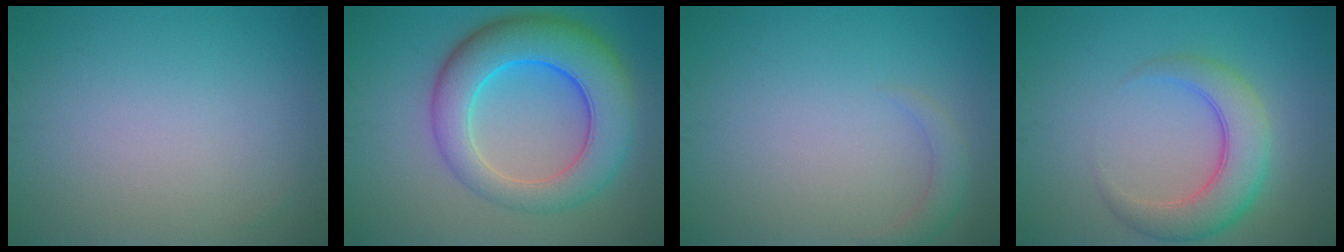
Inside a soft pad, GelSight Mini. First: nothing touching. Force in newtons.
{"total": 9.2, "press": 9.2, "slide": 0.3}
{"total": 1.5, "press": 1.4, "slide": 0.2}
{"total": 5.1, "press": 5.1, "slide": 0.1}